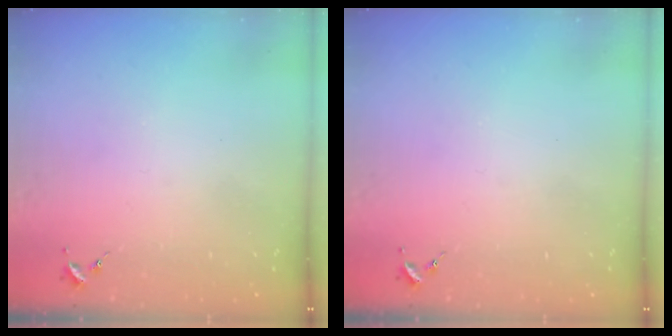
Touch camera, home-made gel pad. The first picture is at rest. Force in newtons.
{"total": 0.0}